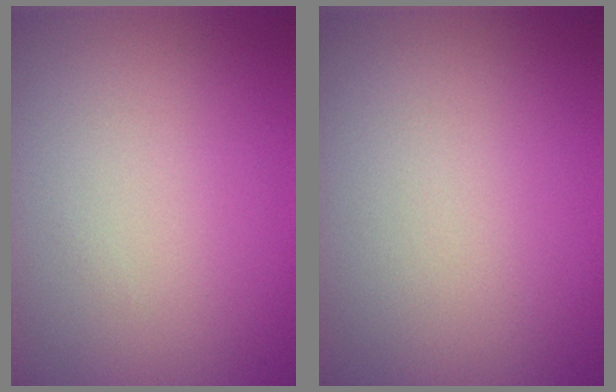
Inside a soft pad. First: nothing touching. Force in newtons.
{"total": 0.0}